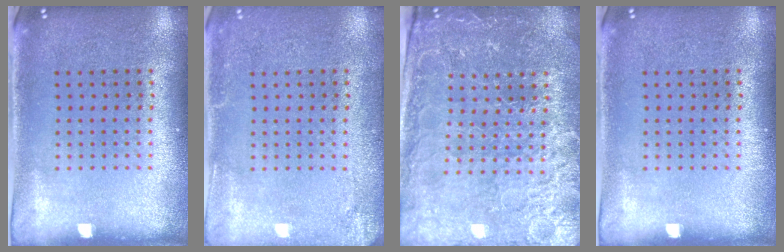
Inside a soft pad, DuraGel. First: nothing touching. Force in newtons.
{"total": 2.1, "press": 2.1, "slide": 0.2}
{"total": 4.0, "press": 3.8, "slide": 1.0}
{"total": 0.0}